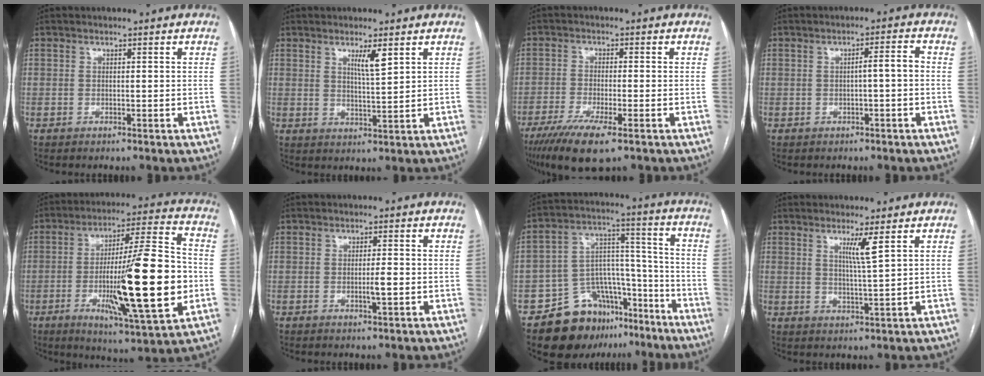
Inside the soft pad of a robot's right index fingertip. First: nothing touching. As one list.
[{"total": 3.6, "force": [2.1, 0.0, 3.0], "torque": [-0.054, -0.006, 0.039]}, {"total": 8.7, "force": [-5.5, 1.0, 6.6], "torque": [-0.117, -0.022, -0.091]}, {"total": 2.5, "force": [-0.4, 0.2, 2.5], "torque": [-0.034, 0.008, -0.006]}, {"total": 22.3, "force": [-4.1, 1.9, 21.8], "torque": [-0.352, -0.011, -0.061]}, {"total": 2.3, "force": [-0.5, 0.1, 2.2], "torque": [-0.039, -0.002, -0.008]}, {"total": 15.5, "force": [-10.6, 9.8, 5.7], "torque": [-0.074, 0.075, -0.163]}, {"total": 3.7, "force": [1.8, -0.9, 3.0], "torque": [-0.057, -0.012, 0.036]}]